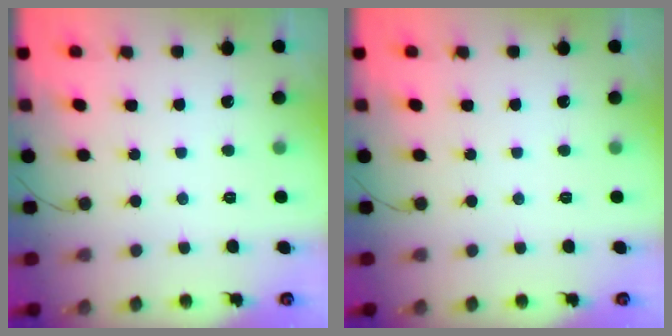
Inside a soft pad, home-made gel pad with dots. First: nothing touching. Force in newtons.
{"total": 0.0}